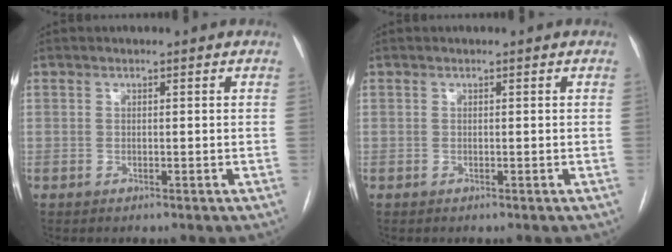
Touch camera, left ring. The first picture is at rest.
{"total": 0.0}